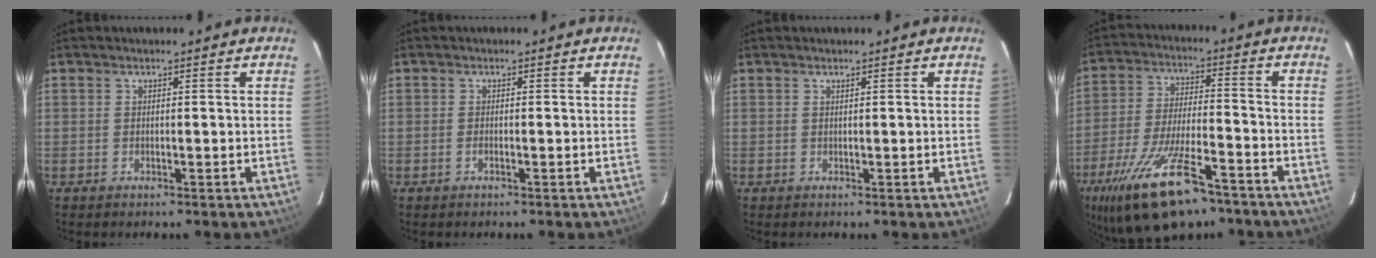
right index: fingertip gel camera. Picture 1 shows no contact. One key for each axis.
{"total": 0.6, "fx": -0.4, "fy": 0.1, "fz": 0.4, "tx": -0.010, "ty": 0.000, "tz": -0.009}
{"total": 0.0}
{"total": 20.5, "fx": -13.6, "fy": 7.0, "fz": 13.7, "tx": -0.277, "ty": -0.041, "tz": -0.229}